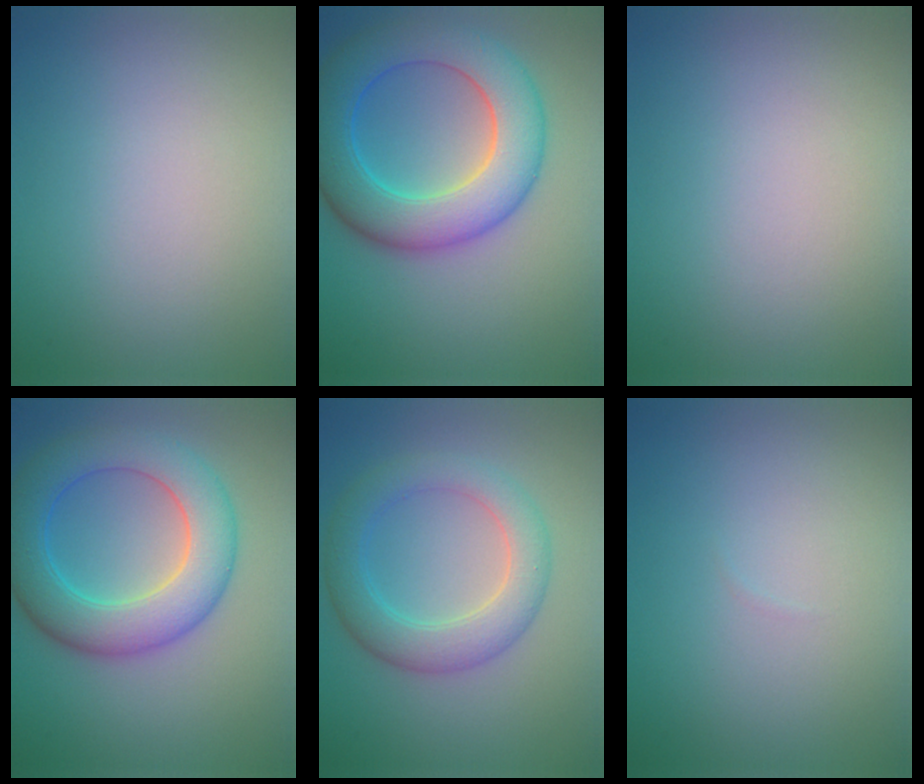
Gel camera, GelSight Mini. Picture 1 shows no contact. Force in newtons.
{"total": 9.4, "press": 9.4, "slide": 0.5}
{"total": 0.0}
{"total": 7.9, "press": 7.9, "slide": 0.3}
{"total": 4.9, "press": 4.9, "slide": 0.1}
{"total": 0.0}